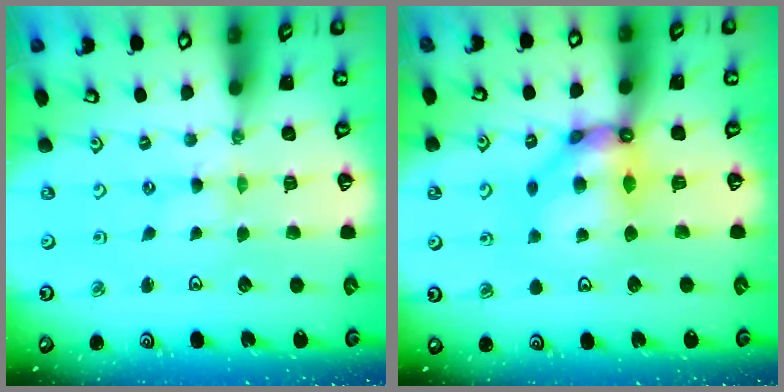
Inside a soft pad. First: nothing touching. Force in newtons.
{"total": 10.6, "press": 10.6, "slide": 0.8}